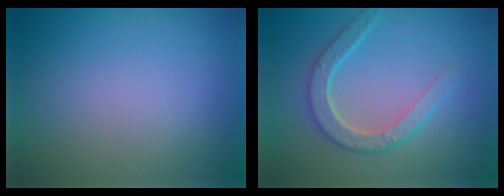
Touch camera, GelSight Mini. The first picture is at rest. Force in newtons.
{"total": 4.5, "press": 3.6, "slide": 2.8}